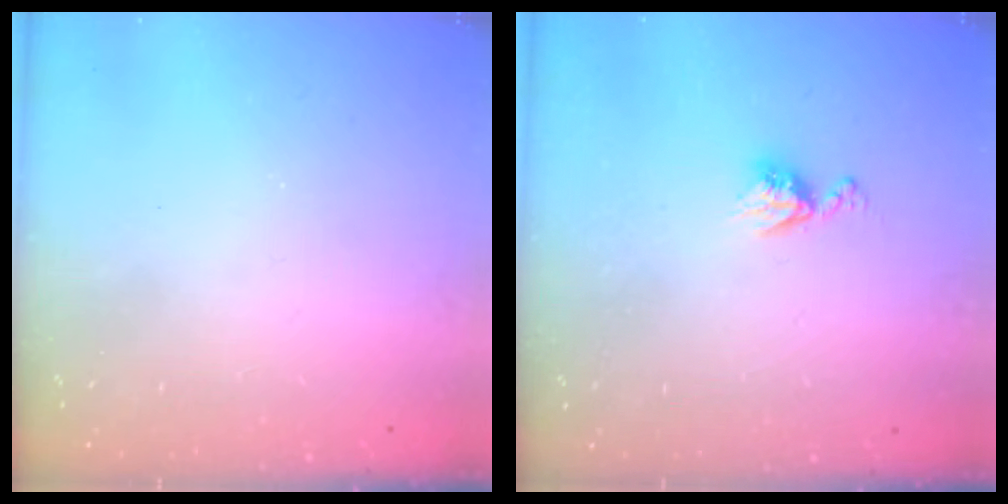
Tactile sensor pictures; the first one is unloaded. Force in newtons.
{"total": 6.4, "press": 6.4, "slide": 0.5}